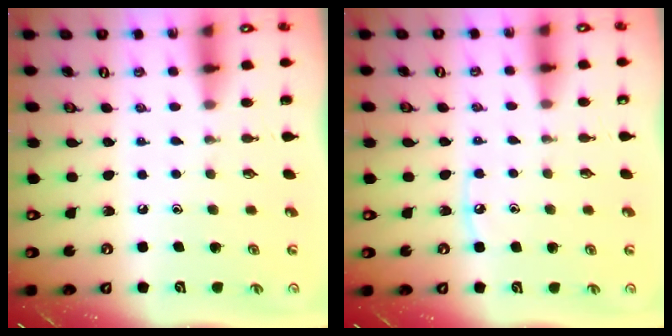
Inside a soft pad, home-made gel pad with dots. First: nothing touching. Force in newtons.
{"total": 3.8, "press": 3.8, "slide": 0.5}